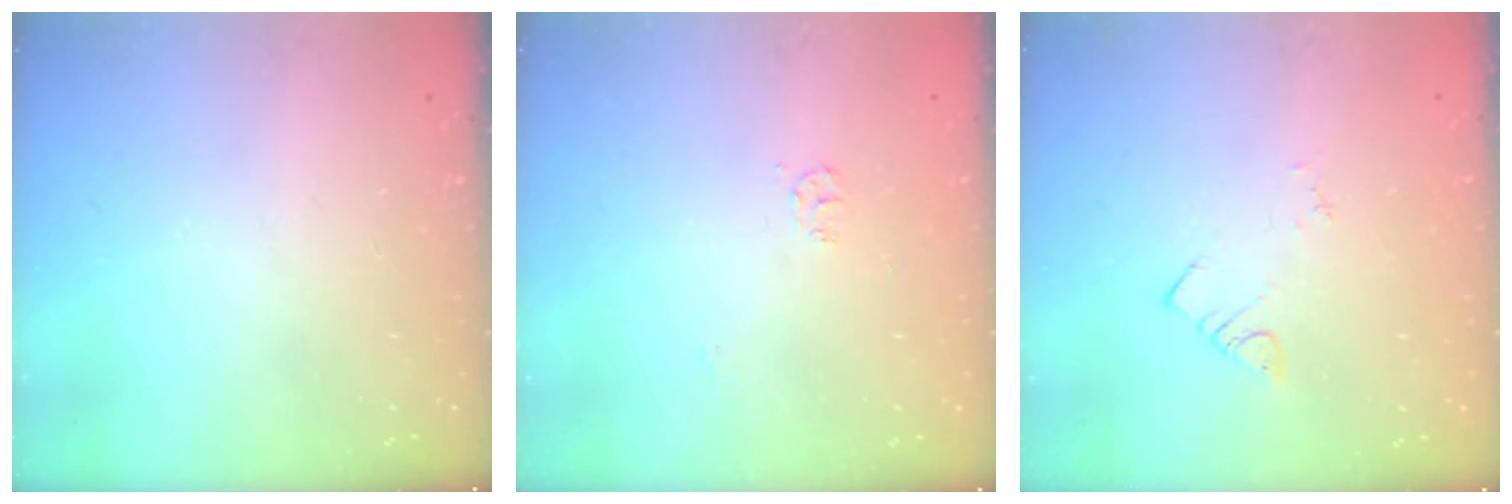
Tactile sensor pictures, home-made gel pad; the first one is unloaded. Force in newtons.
{"total": 4.5, "press": 4.4, "slide": 0.4}
{"total": 2.1, "press": 2.0, "slide": 0.4}